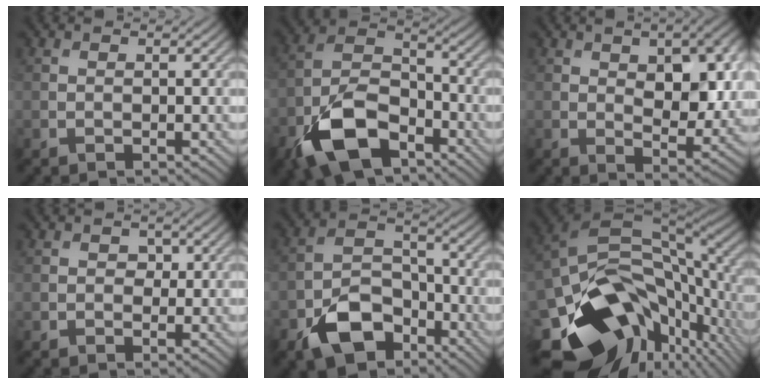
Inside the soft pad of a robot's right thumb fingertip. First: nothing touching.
{"total": 13.3, "force": [-7.7, 6.9, 8.4], "torque": [-0.185, -0.015, -0.156]}
{"total": 10.1, "force": [1.8, 5.4, 8.4], "torque": [-0.129, -0.008, 0.034]}
{"total": 1.2, "force": [-0.1, 1.2, 0.4], "torque": [0.001, -0.004, -0.005]}
{"total": 9.9, "force": [-5.9, 5.8, 5.4], "torque": [-0.108, -0.012, -0.115]}
{"total": 19.8, "force": [-6.8, 12.9, 13.4], "torque": [-0.288, -0.038, -0.096]}